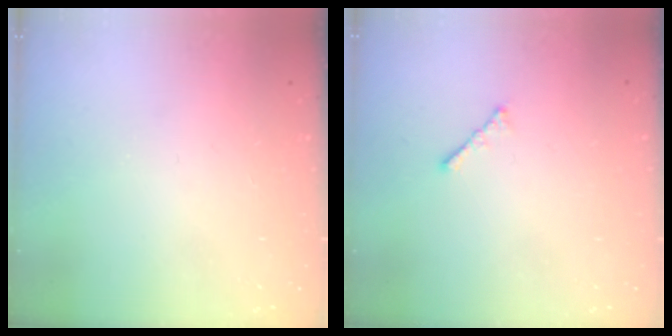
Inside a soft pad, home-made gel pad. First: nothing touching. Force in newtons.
{"total": 1.9, "press": 1.8, "slide": 0.5}